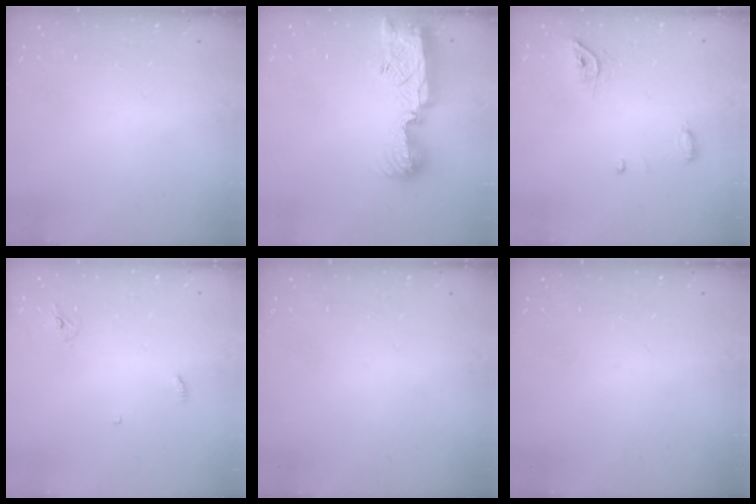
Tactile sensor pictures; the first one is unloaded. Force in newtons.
{"total": 12.8, "press": 12.7, "slide": 1.1}
{"total": 8.5, "press": 7.0, "slide": 4.8}
{"total": 2.9, "press": 2.9, "slide": 0.2}
{"total": 0.0}
{"total": 0.0}